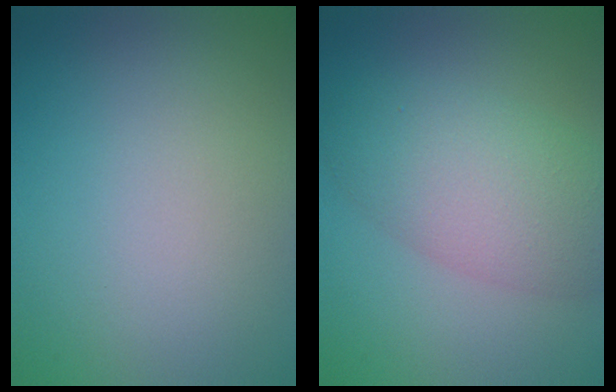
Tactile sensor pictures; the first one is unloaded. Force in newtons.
{"total": 6.4, "press": 6.4, "slide": 0.2}